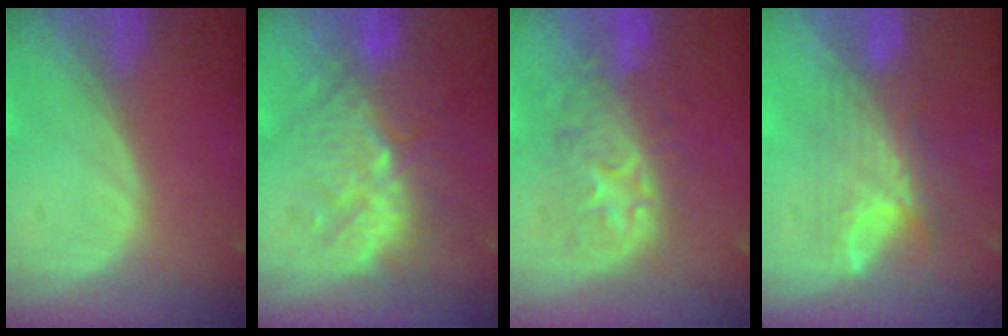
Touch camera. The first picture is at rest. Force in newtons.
{"total": 9.1, "press": 9.0, "slide": 1.6}
{"total": 8.7, "press": 8.6, "slide": 1.7}
{"total": 8.0, "press": 6.6, "slide": 4.4}